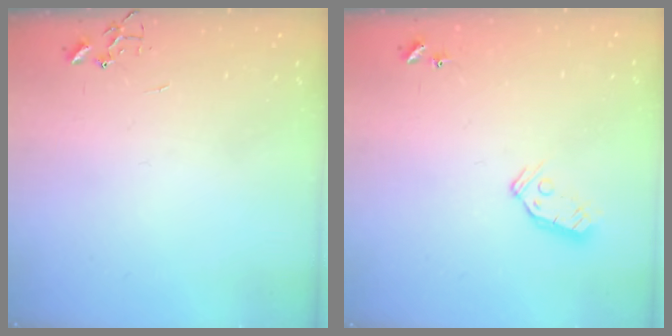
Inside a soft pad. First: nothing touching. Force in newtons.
{"total": 7.5, "press": 7.5, "slide": 0.4}